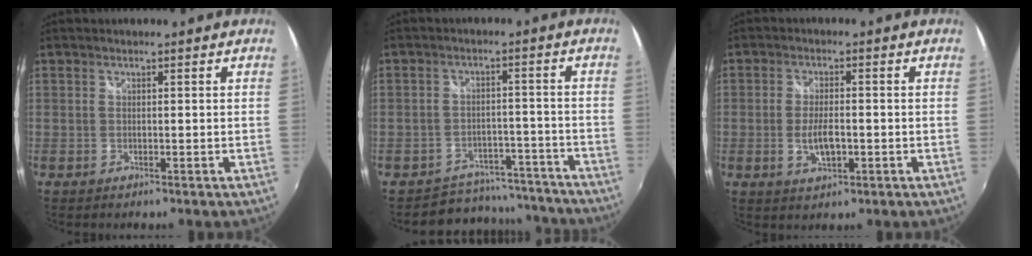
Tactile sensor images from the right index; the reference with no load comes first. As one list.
[{"total": 12.1, "force": [-10.6, 5.6, 0.6], "torque": [-0.012, 0.048, -0.130]}, {"total": 5.0, "force": [-1.2, 2.0, 4.4], "torque": [-0.089, -0.002, -0.018]}]